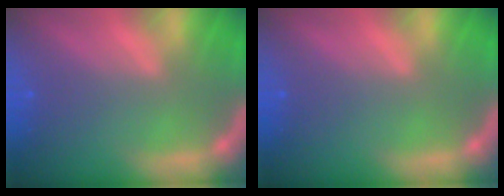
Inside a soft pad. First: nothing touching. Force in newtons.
{"total": 0.0}